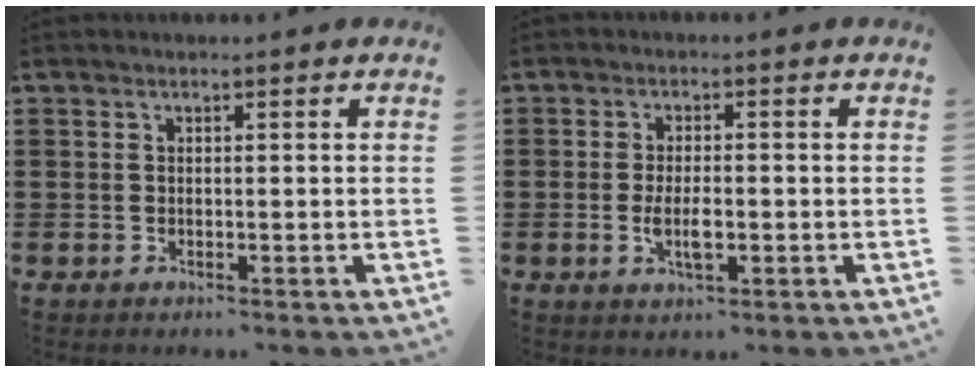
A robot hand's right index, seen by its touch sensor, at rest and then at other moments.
{"total": 4.5, "force": [-1.0, 1.6, 4.1], "torque": [-0.069, -0.003, -0.020]}